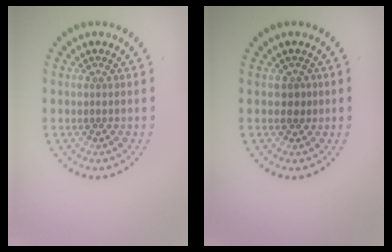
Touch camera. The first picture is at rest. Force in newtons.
{"total": 1.1, "press": 1.0, "slide": 0.6}